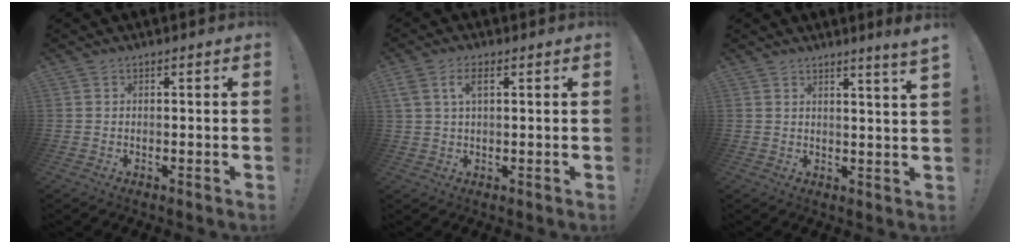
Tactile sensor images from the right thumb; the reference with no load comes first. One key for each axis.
{"total": 5.0, "fx": 1.8, "fy": 2.2, "fz": 4.1, "tx": -0.074, "ty": 0.005, "tz": 0.033}
{"total": 3.8, "fx": 2.5, "fy": -1.4, "fz": 2.5, "tx": -0.032, "ty": -0.024, "tz": 0.037}